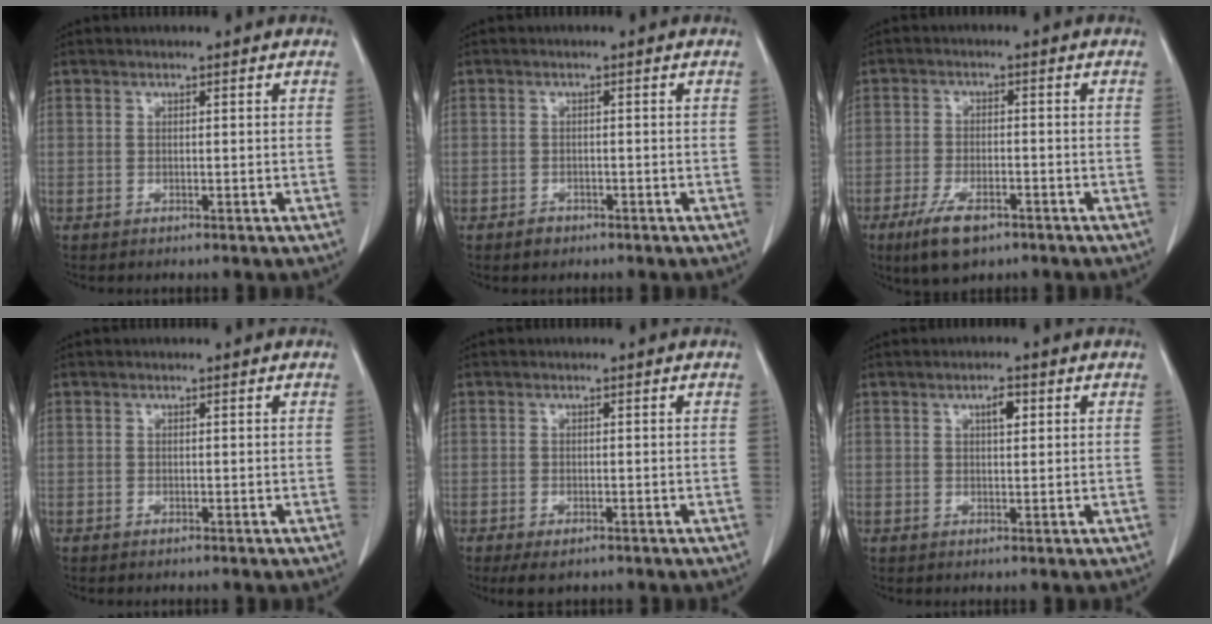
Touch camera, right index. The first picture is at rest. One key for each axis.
{"total": 1.9, "fx": -1.4, "fy": 1.2, "fz": 0.5, "tx": -0.010, "ty": 0.003, "tz": -0.019}
{"total": 6.9, "fx": -4.4, "fy": 2.5, "fz": 4.7, "tx": -0.097, "ty": -0.011, "tz": -0.074}
{"total": 0.0}
{"total": 3.0, "fx": -2.1, "fy": 1.2, "fz": 1.8, "tx": -0.034, "ty": -0.007, "tz": -0.027}
{"total": 2.1, "fx": 0.9, "fy": 0.7, "fz": 1.8, "tx": -0.032, "ty": 0.000, "tz": 0.014}